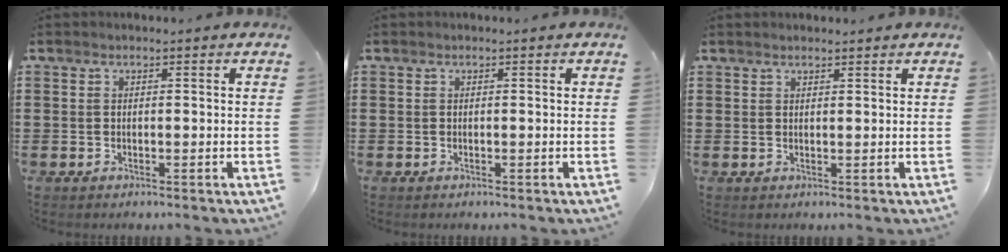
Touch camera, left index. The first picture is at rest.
{"total": 0.0}
{"total": 1.1, "force": [1.1, 0.1, 0.3], "torque": [-0.007, 0.001, 0.020]}